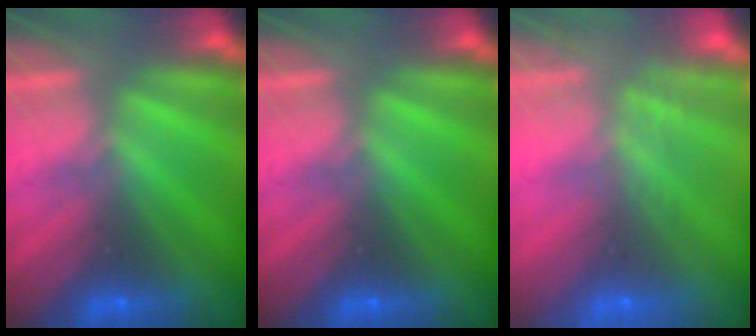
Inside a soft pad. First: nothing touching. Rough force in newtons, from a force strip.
{"total": 0.0}
{"total": 9.8}